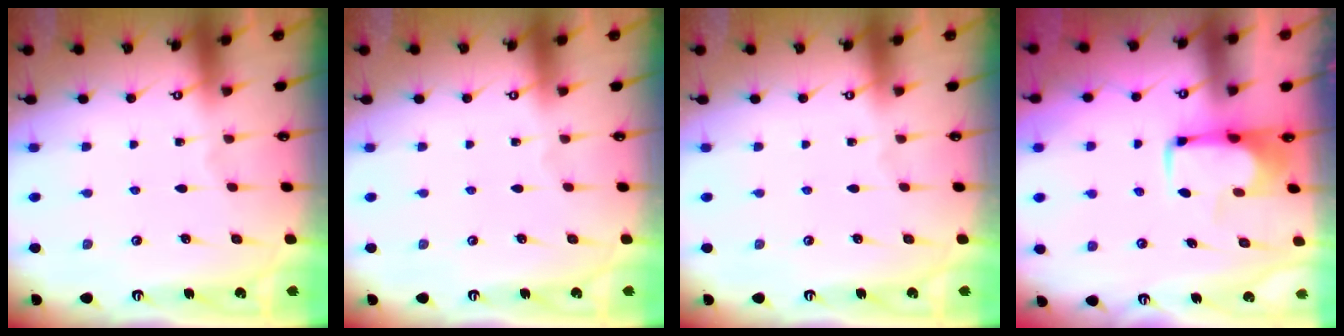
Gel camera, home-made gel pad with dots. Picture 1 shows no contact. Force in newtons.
{"total": 0.0}
{"total": 0.0}
{"total": 1.7, "press": 1.7, "slide": 0.4}